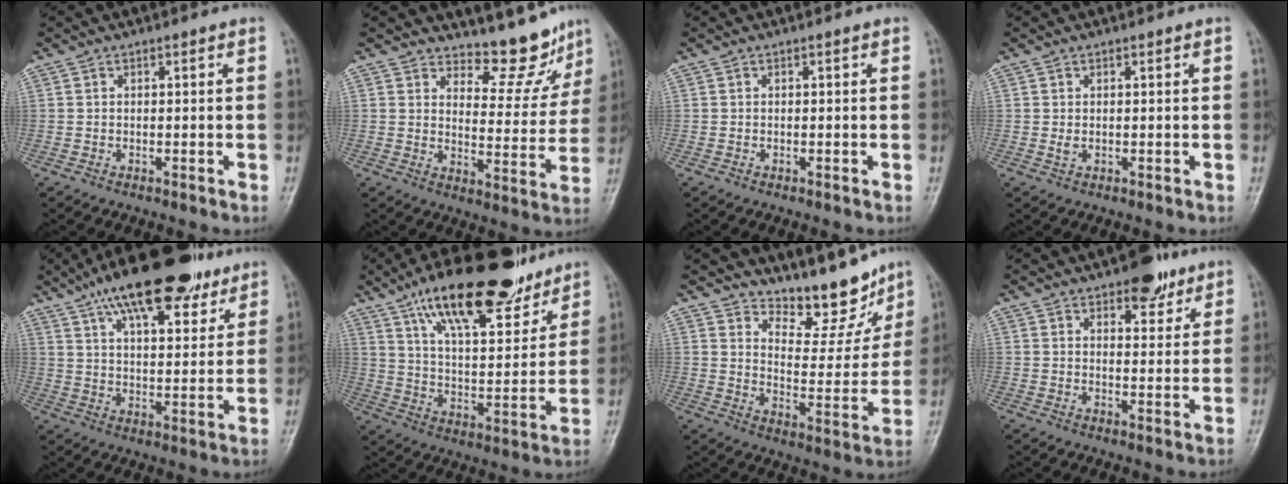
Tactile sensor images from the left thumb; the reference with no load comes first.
{"total": 9.7, "force": [9.0, 3.2, 2.0], "torque": [0.005, -0.080, 0.124]}
{"total": 0.0}
{"total": 1.0, "force": [0.3, 0.6, 0.7], "torque": [-0.011, -0.003, 0.009]}
{"total": 21.1, "force": [13.5, 8.3, 14.0], "torque": [-0.194, -0.023, 0.216]}
{"total": 22.3, "force": [15.4, 7.8, 14.1], "torque": [-0.189, -0.054, 0.255]}
{"total": 12.2, "force": [10.7, 4.4, 4.1], "torque": [-0.023, -0.084, 0.163]}
{"total": 7.2, "force": [4.8, 3.4, 4.1], "torque": [-0.027, -0.024, 0.066]}